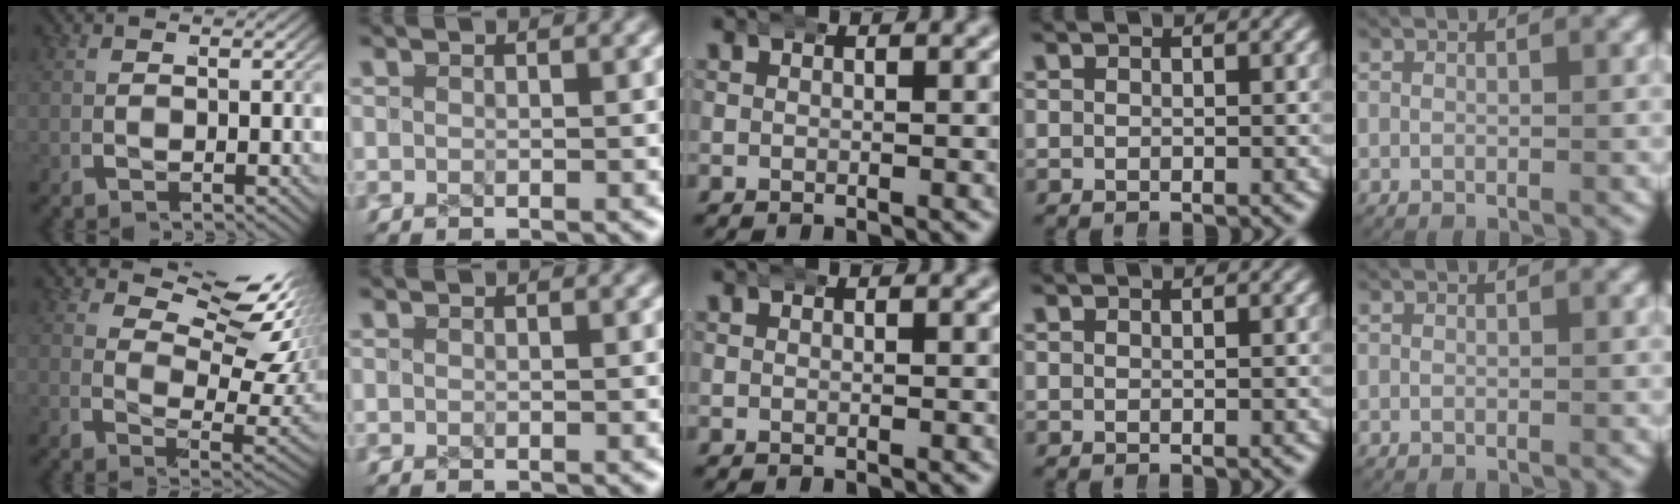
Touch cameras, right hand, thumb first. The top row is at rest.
{"thumb": {"total": 7.6, "force": [5.1, 2.8, 4.9], "torque": [-0.065, 0.010, 0.072]}}